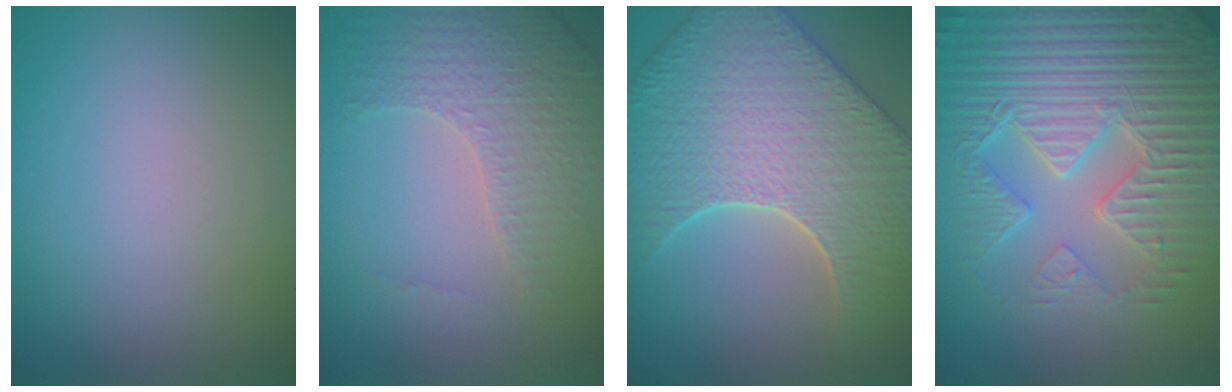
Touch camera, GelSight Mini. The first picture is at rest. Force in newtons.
{"total": 4.3, "press": 3.0, "slide": 3.1}
{"total": 9.2, "press": 7.4, "slide": 5.5}
{"total": 8.3, "press": 6.4, "slide": 5.2}